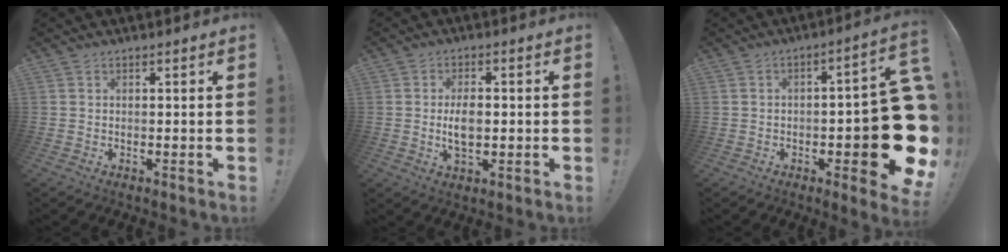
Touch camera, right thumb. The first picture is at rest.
{"total": 6.3, "force": [-0.5, 3.3, 5.3], "torque": [-0.085, -0.003, -0.013]}
{"total": 15.4, "force": [-3.4, 4.6, 14.2], "torque": [-0.172, 0.012, -0.045]}